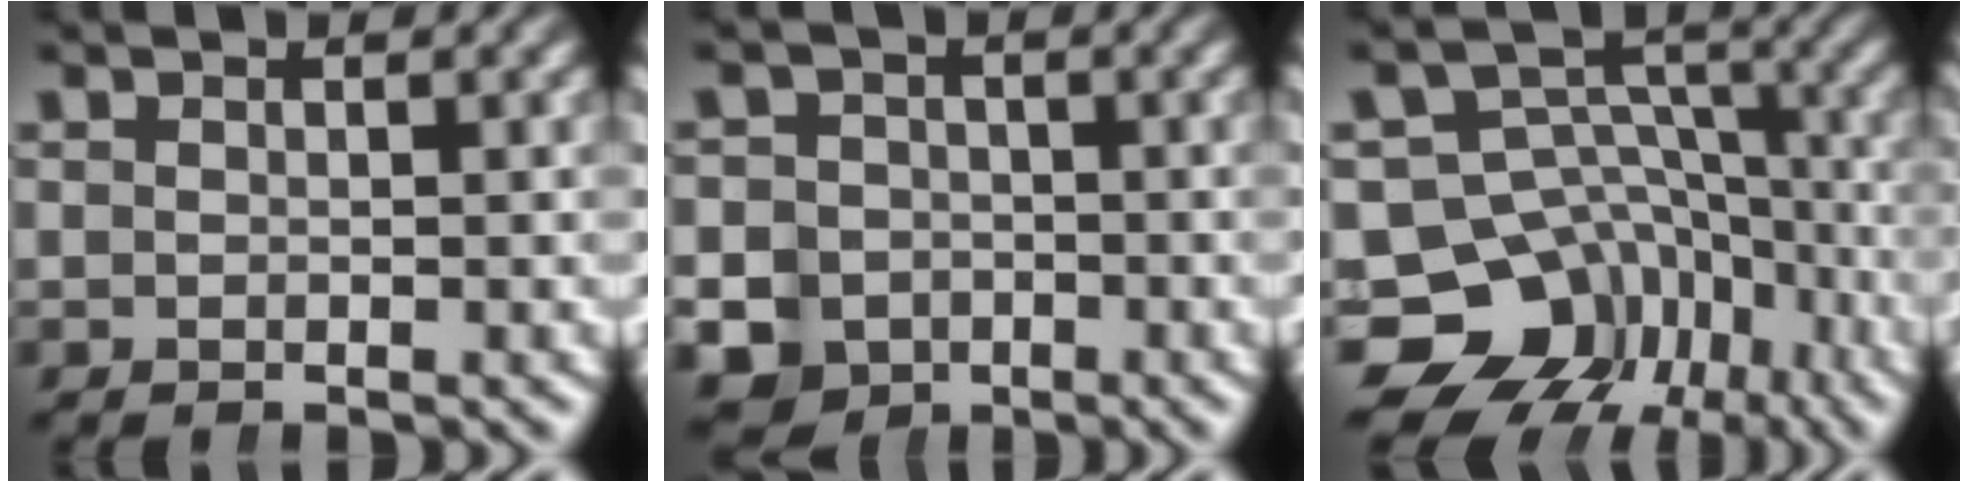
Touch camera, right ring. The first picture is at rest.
{"total": 10.2, "force": [-3.9, 9.0, 2.8], "torque": [-0.047, -0.039, -0.061]}
{"total": 19.7, "force": [-7.6, 16.3, 7.9], "torque": [-0.157, -0.091, -0.103]}